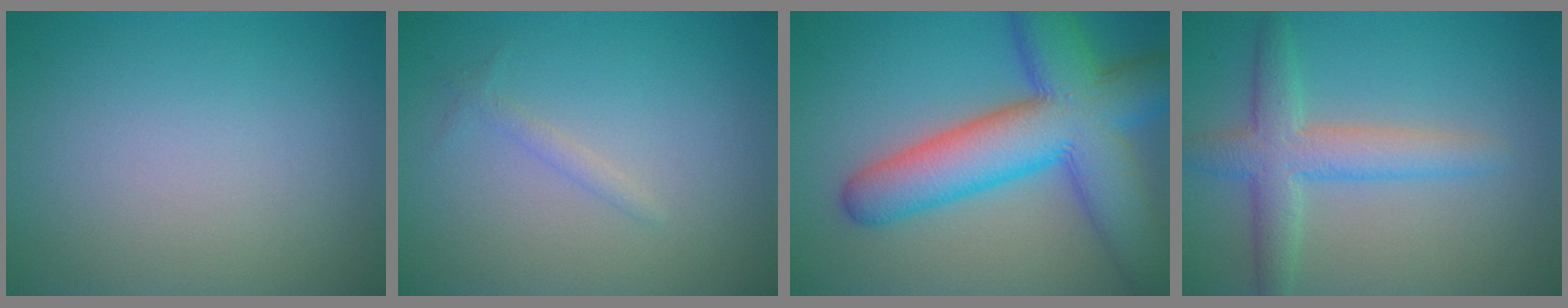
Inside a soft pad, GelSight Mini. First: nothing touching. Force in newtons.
{"total": 1.0, "press": 1.0, "slide": 0.0}
{"total": 11.9, "press": 11.9, "slide": 0.3}
{"total": 4.3, "press": 4.3, "slide": 0.2}